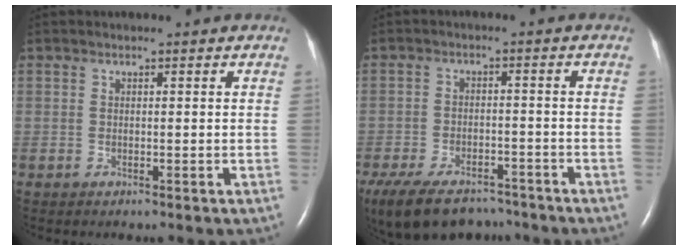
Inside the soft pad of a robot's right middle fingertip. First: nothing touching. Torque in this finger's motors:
{"motor_torque": [0.99, -1.00, 0.46, 0.12]}